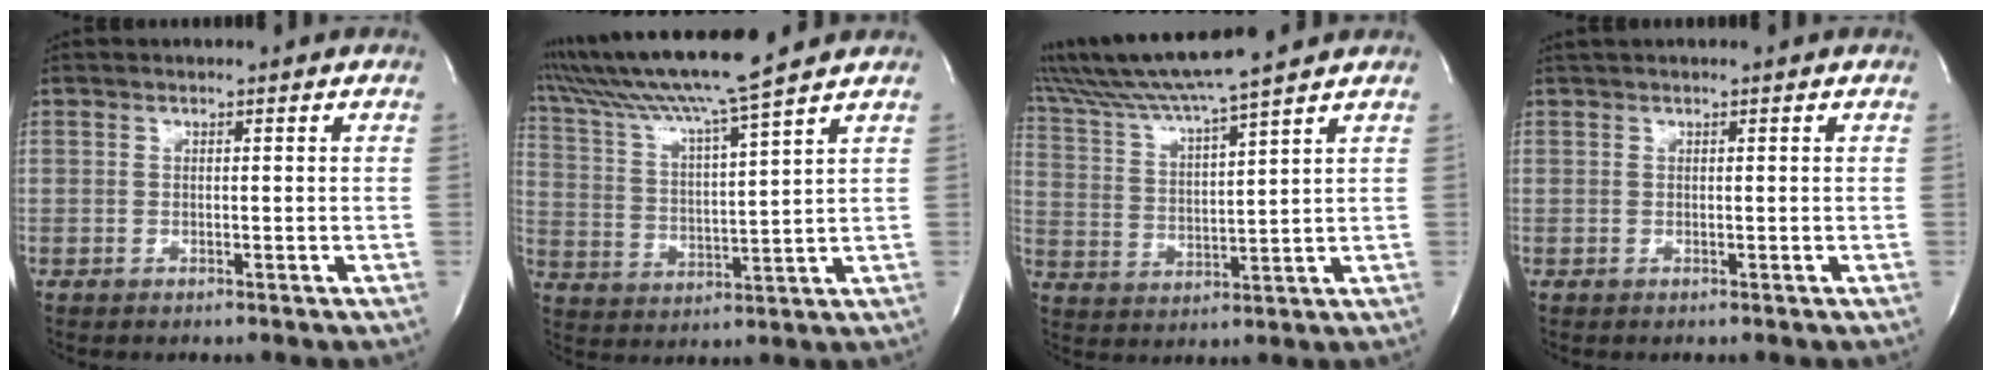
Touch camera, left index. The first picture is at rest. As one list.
[{"total": 14.5, "force": [12.4, -1.9, 7.2], "torque": [-0.143, 0.002, 0.213]}, {"total": 13.0, "force": [11.3, -1.3, 6.2], "torque": [-0.130, 0.012, 0.200]}, {"total": 1.3, "force": [1.1, -0.1, 0.8], "torque": [-0.015, 0.021, 0.022]}]